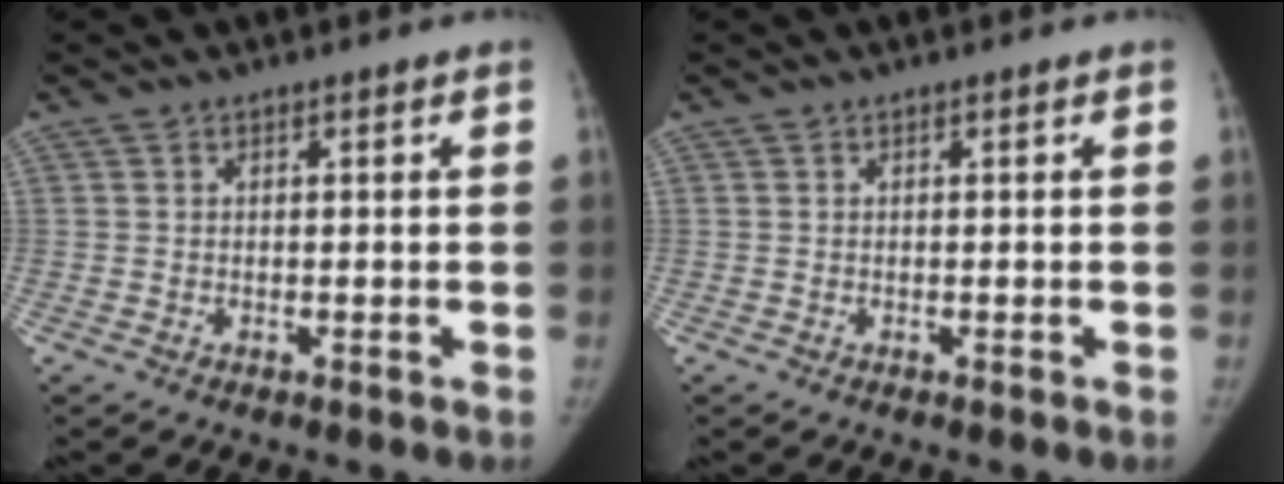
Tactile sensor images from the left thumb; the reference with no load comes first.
{"total": 0.0}